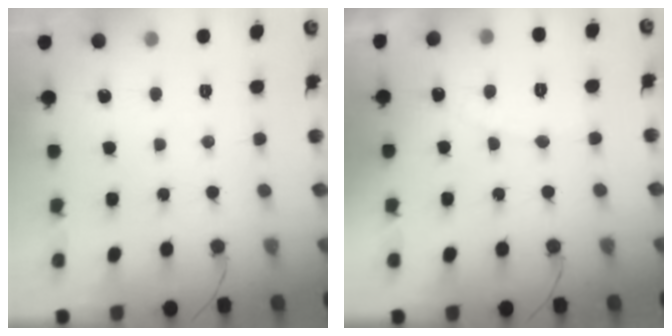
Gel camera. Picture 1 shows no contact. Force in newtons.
{"total": 5.4, "press": 5.4, "slide": 0.4}